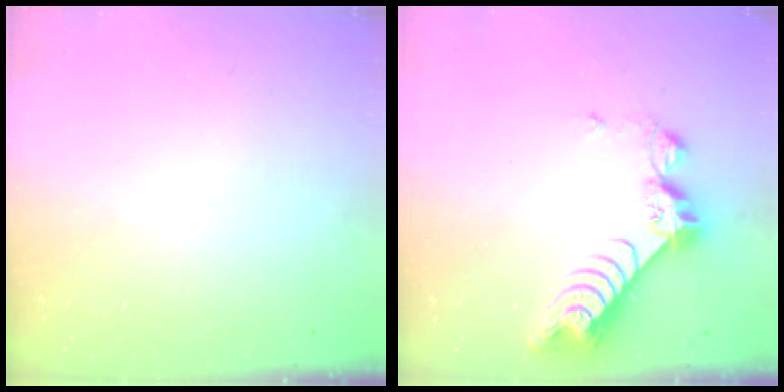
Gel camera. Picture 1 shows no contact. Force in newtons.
{"total": 9.0, "press": 8.9, "slide": 0.9}